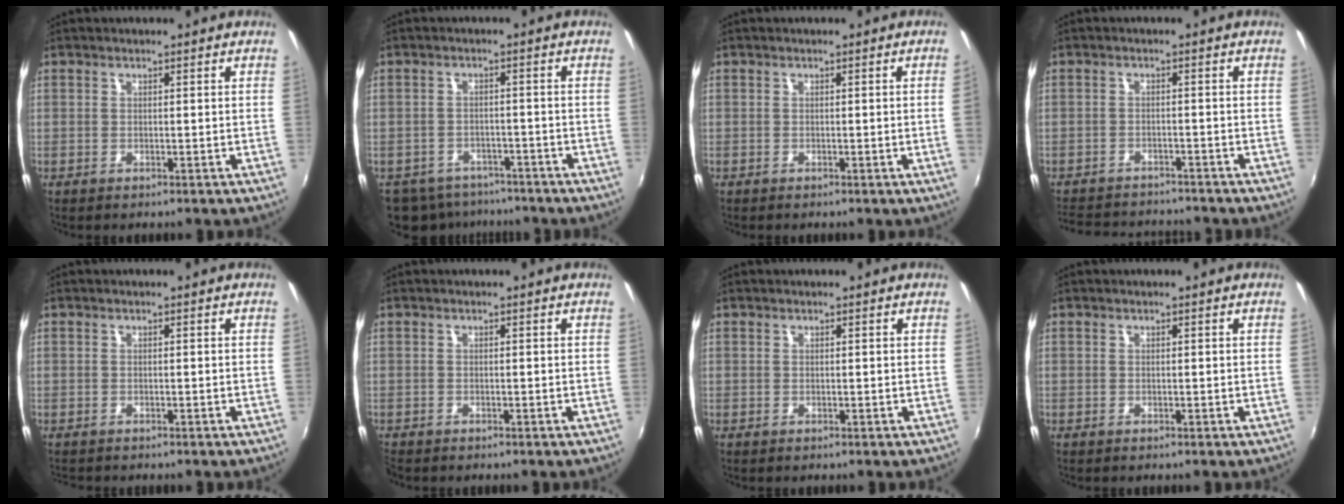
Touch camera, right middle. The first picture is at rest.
{"total": 9.7, "force": [-7.8, 5.2, 2.7], "torque": [-0.077, -0.005, -0.111]}
{"total": 1.3, "force": [0.0, -0.8, 1.0], "torque": [-0.007, -0.009, 0.002]}
{"total": 10.7, "force": [-9.8, 2.8, 3.1], "torque": [-0.084, -0.003, -0.150]}
{"total": 1.1, "force": [-1.0, 0.3, 0.2], "torque": [-0.007, -0.006, -0.018]}
{"total": 1.0, "force": [-0.9, 0.4, 0.0], "torque": [-0.006, -0.003, -0.019]}
{"total": 0.0}
{"total": 0.0}